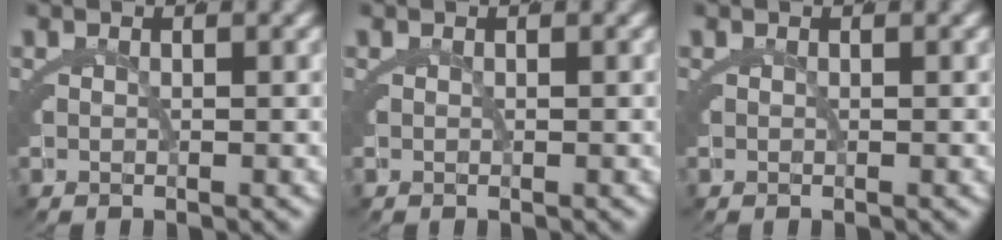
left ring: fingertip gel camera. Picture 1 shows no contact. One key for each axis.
{"total": 0.0}
{"total": 0.0}